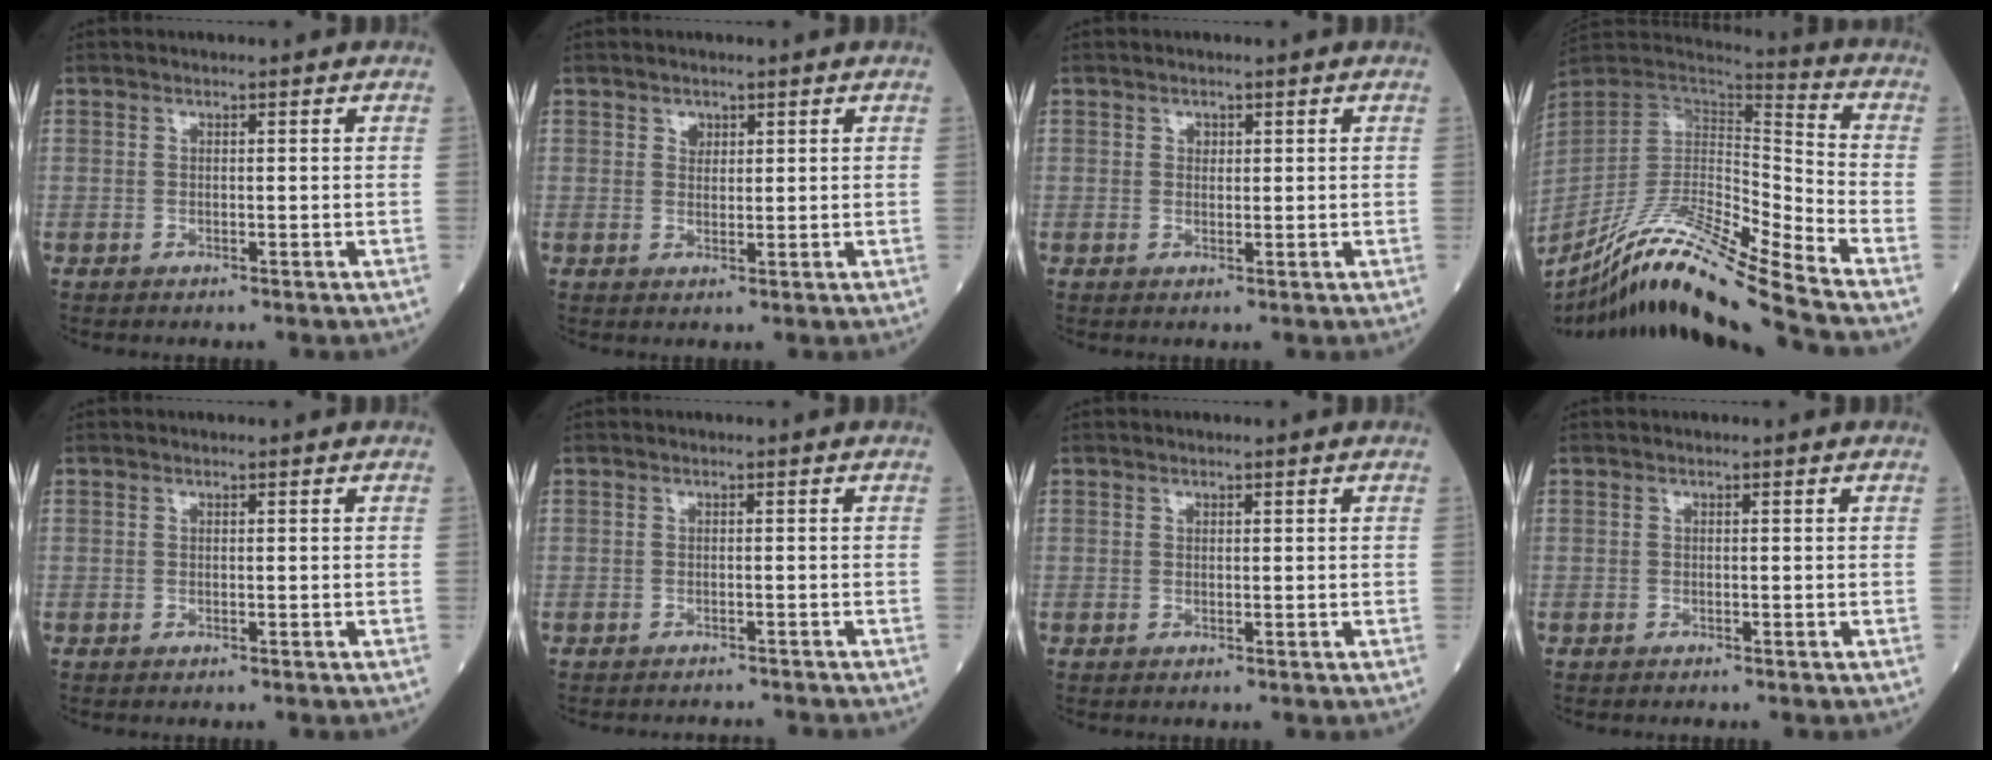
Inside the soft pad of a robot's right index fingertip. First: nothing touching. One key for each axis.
{"total": 1.4, "fx": 0.8, "fy": 1.1, "fz": 0.5, "tx": -0.002, "ty": -0.002, "tz": 0.011}
{"total": 0.9, "fx": 0.4, "fy": 0.8, "fz": 0.4, "tx": -0.001, "ty": -0.001, "tz": 0.004}
{"total": 20.4, "fx": -17.0, "fy": -1.6, "fz": 11.2, "tx": -0.221, "ty": -0.014, "tz": -0.311}
{"total": 0.0}
{"total": 4.2, "fx": -4.1, "fy": 1.0, "fz": 0.1, "tx": 0.008, "ty": -0.003, "tz": -0.054}
{"total": 0.0}
{"total": 0.0}